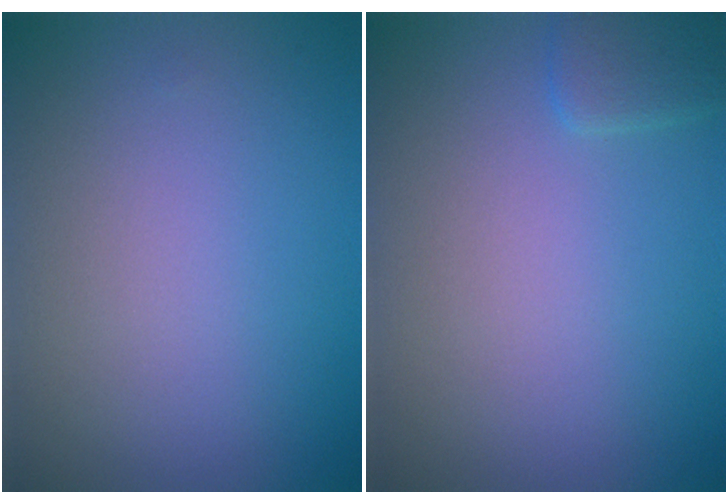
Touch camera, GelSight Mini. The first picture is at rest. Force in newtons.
{"total": 1.5, "press": 1.5, "slide": 0.1}